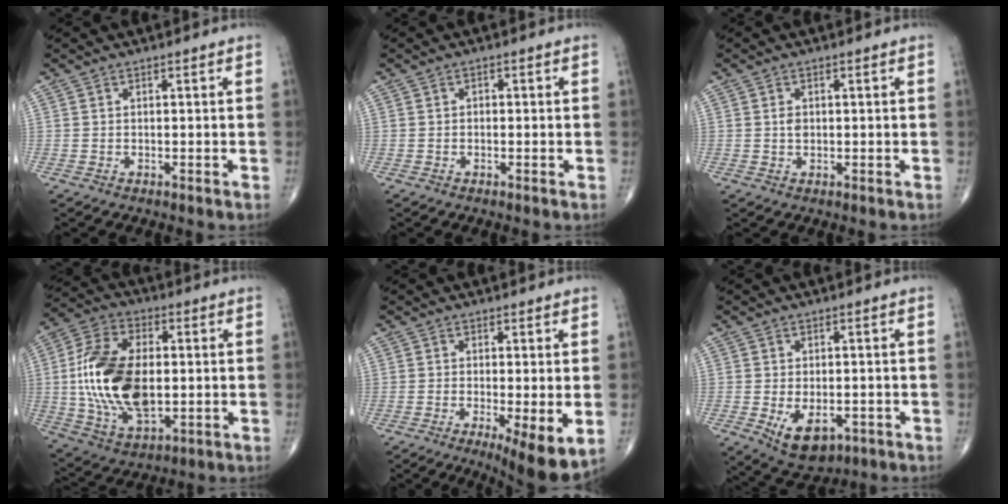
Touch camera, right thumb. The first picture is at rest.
{"total": 0.6, "force": [-0.1, 0.5, 0.4], "torque": [0.000, 0.002, -0.006]}
{"total": 1.4, "force": [0.2, 1.0, 1.0], "torque": [-0.013, 0.001, 0.003]}
{"total": 19.3, "force": [-0.1, 11.0, 15.9], "torque": [-0.311, 0.001, 0.005]}
{"total": 9.4, "force": [-2.7, 2.4, 8.7], "torque": [-0.133, -0.023, -0.039]}
{"total": 8.2, "force": [-2.7, 4.8, 6.0], "torque": [-0.083, 0.000, -0.027]}